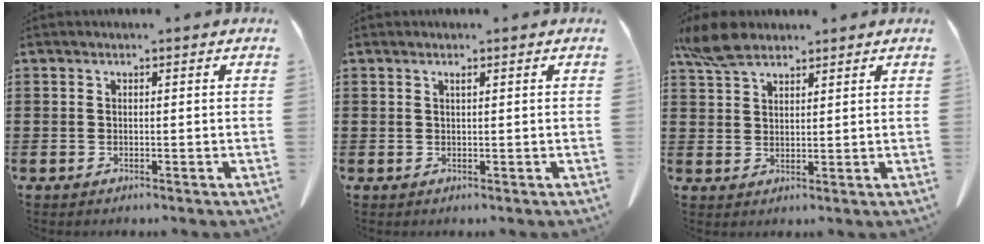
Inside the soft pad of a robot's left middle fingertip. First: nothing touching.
{"total": 0.9, "force": [0.4, -0.1, 0.8], "torque": [-0.015, -0.006, 0.009]}
{"total": 5.9, "force": [4.5, 2.2, 3.0], "torque": [-0.073, -0.002, 0.087]}